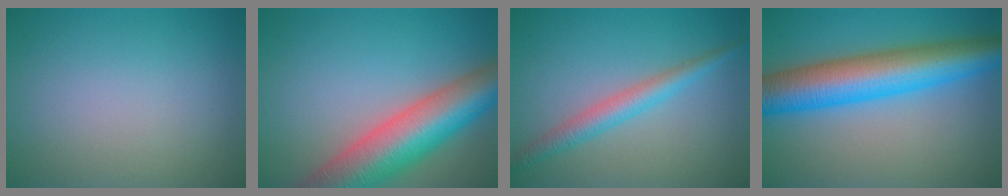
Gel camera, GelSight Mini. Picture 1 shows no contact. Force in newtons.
{"total": 11.3, "press": 11.3, "slide": 0.6}
{"total": 3.0, "press": 3.0, "slide": 0.0}
{"total": 10.3, "press": 10.3, "slide": 0.1}